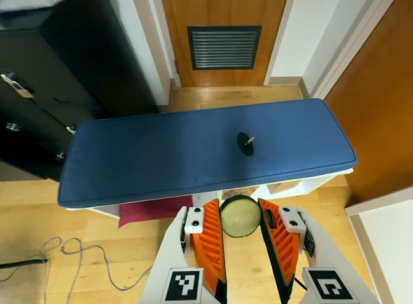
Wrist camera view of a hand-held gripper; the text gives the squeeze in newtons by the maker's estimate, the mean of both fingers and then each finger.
{"total": 7.8, "left": 7.8, "right": 7.8}